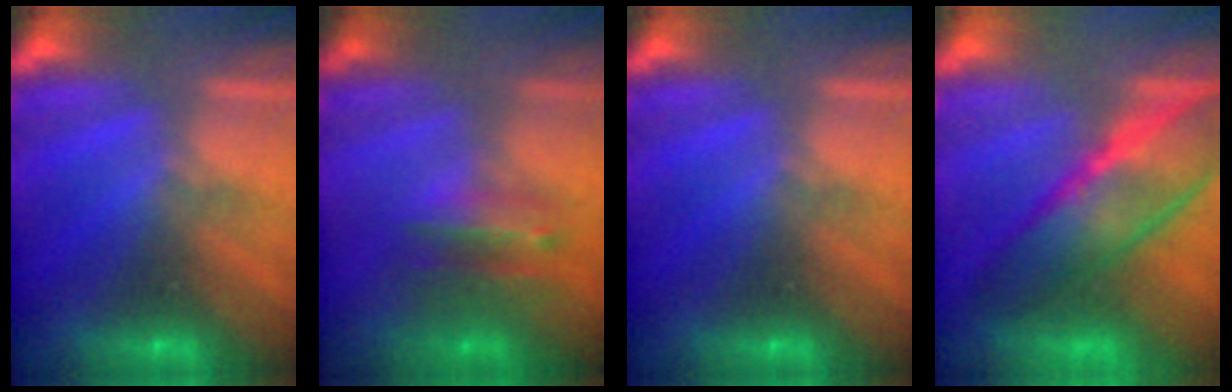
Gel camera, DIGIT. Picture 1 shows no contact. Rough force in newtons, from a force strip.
{"total": 2.8}
{"total": 0.0}
{"total": 7.3}